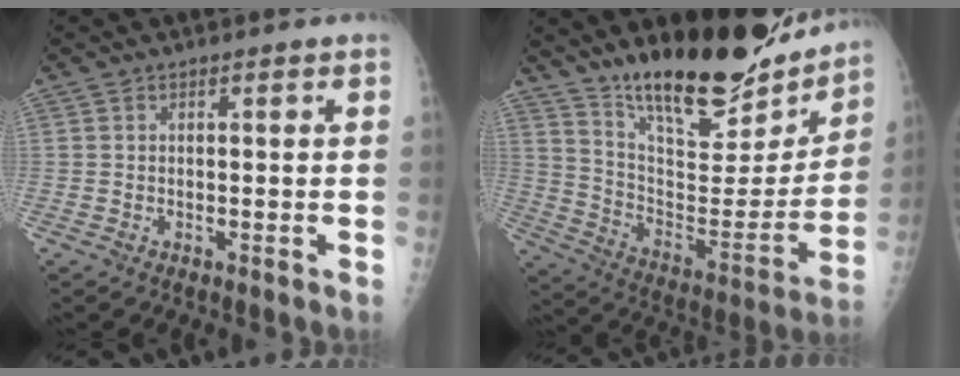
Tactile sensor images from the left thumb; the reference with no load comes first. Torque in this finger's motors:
{"motor_torque": [1.32, 0.89, 1.44, -1.33, 0.08]}